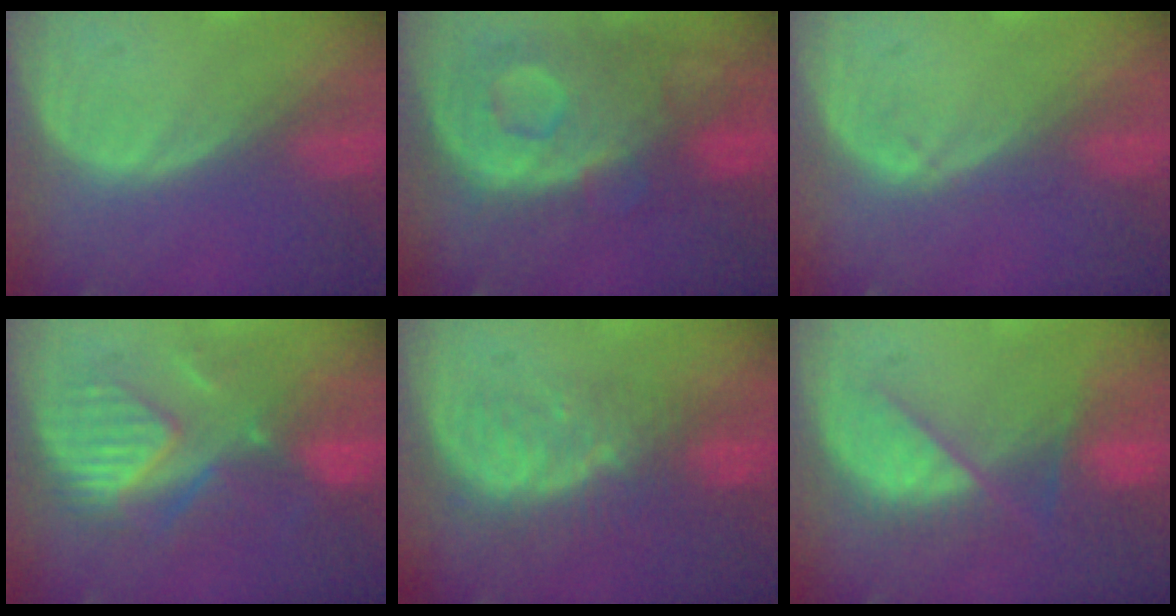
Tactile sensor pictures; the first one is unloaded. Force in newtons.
{"total": 11.4, "press": 9.8, "slide": 5.8}
{"total": 0.9, "press": 0.8, "slide": 0.2}
{"total": 8.6, "press": 8.6, "slide": 0.3}
{"total": 8.1, "press": 7.1, "slide": 3.9}
{"total": 8.7, "press": 7.6, "slide": 4.3}